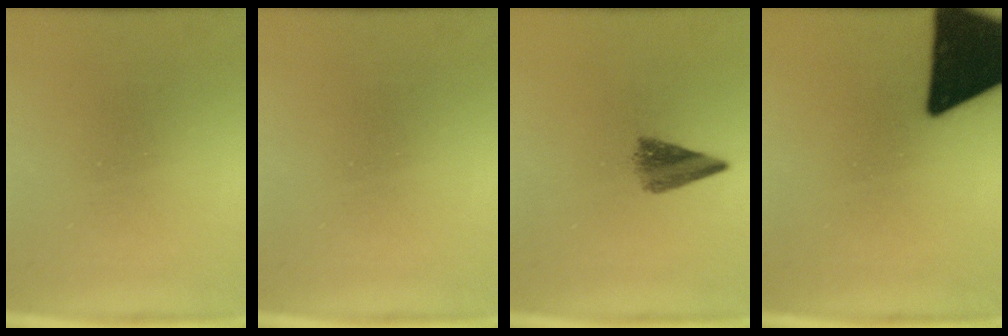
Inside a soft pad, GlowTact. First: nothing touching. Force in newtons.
{"total": 0.0}
{"total": 4.0}
{"total": 20.3}